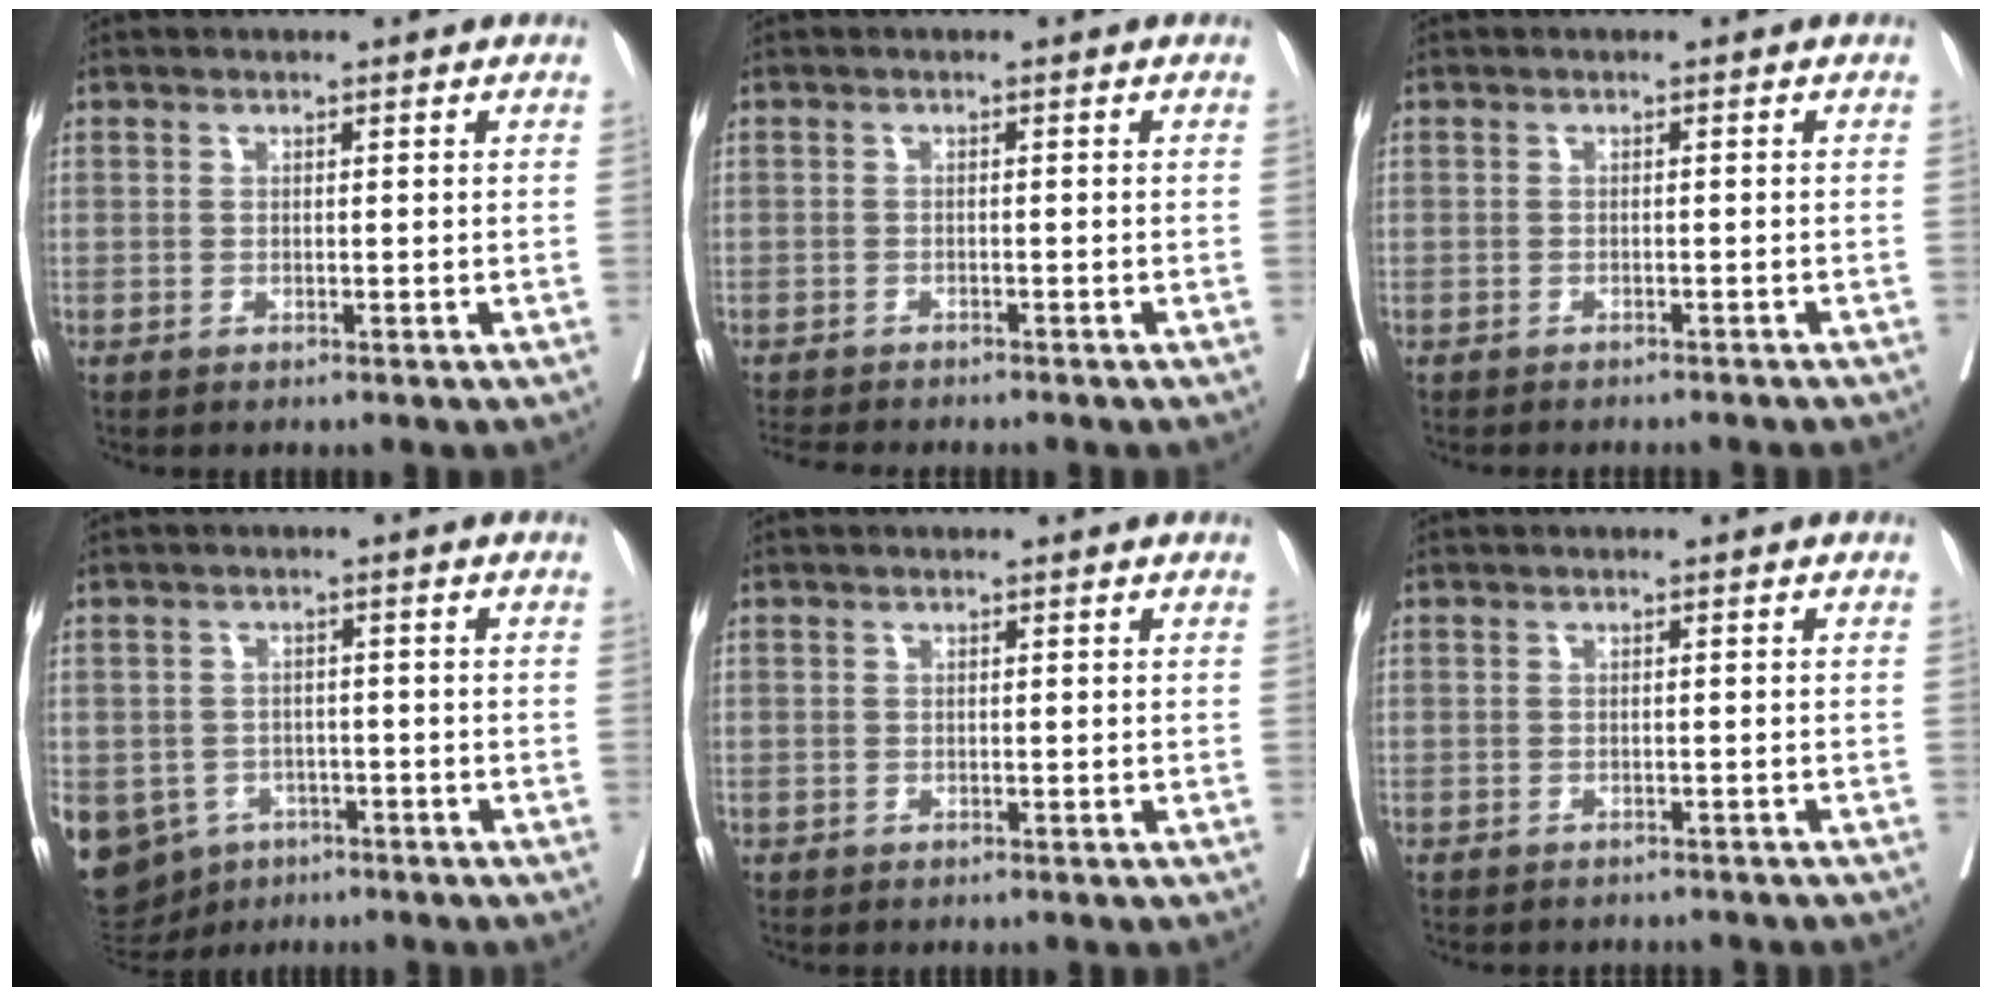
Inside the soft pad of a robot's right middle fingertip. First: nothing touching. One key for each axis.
{"total": 6.1, "fx": -5.6, "fy": 0.8, "fz": 2.4, "tx": -0.034, "ty": -0.008, "tz": -0.085}
{"total": 6.8, "fx": -6.2, "fy": 0.8, "fz": 2.5, "tx": -0.025, "ty": -0.009, "tz": -0.074}
{"total": 15.9, "fx": -7.2, "fy": 13.0, "fz": 5.8, "tx": -0.176, "ty": 0.003, "tz": -0.092}
{"total": 0.6, "fx": -0.2, "fy": 0.6, "fz": -0.1, "tx": 0.004, "ty": 0.007, "tz": -0.007}
{"total": 5.4, "fx": -5.0, "fy": 1.7, "fz": 1.5, "tx": -0.018, "ty": -0.001, "tz": -0.056}